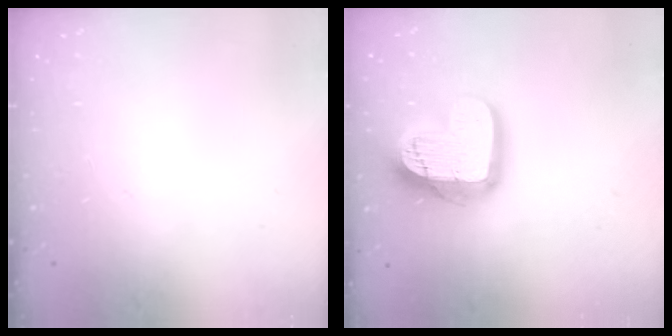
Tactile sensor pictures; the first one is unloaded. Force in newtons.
{"total": 18.7, "press": 18.6, "slide": 1.5}